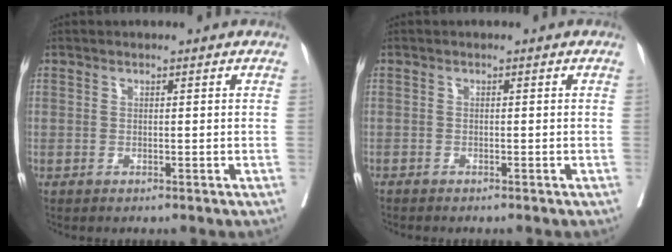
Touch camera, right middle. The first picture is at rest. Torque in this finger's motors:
{"motor_torque": [-0.15, 0.04, 0.00, -0.01]}